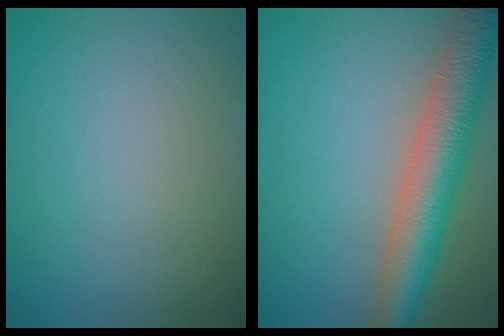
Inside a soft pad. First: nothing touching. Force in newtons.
{"total": 7.0, "press": 7.0, "slide": 0.3}